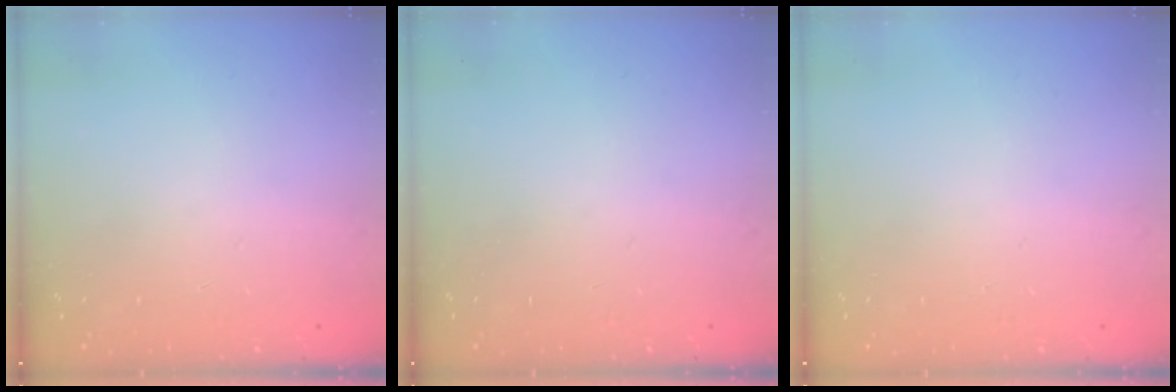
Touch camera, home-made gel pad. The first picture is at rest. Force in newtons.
{"total": 0.0}
{"total": 0.0}